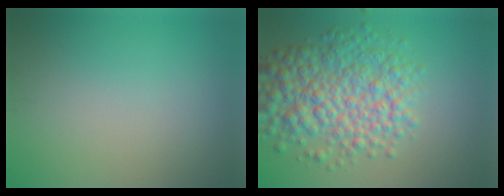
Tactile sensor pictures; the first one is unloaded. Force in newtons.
{"total": 7.7, "press": 7.7, "slide": 0.2}